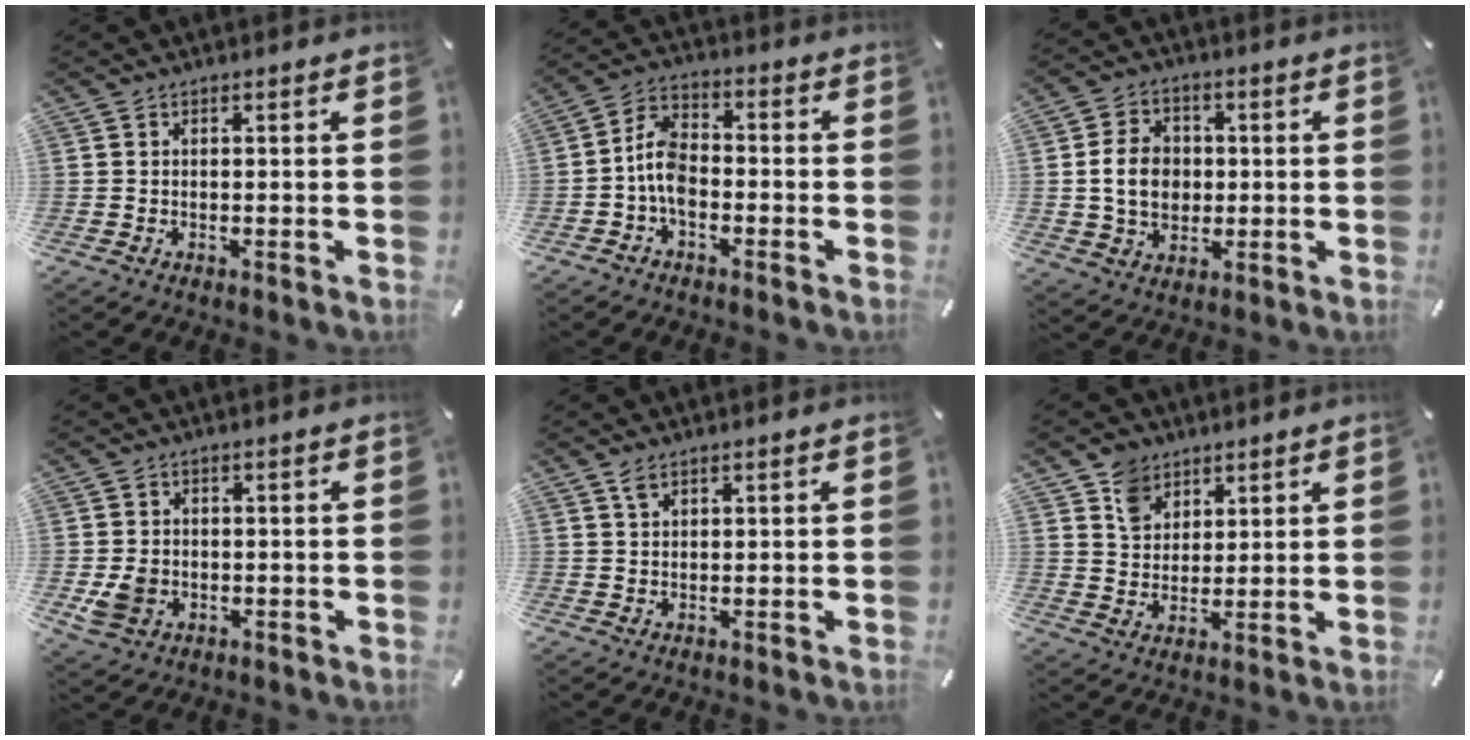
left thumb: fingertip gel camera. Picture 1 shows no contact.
{"total": 7.3, "force": [-2.7, 4.6, 5.0], "torque": [-0.109, 0.015, -0.053]}
{"total": 9.6, "force": [0.3, 8.1, 5.2], "torque": [-0.108, 0.010, 0.005]}
{"total": 5.2, "force": [-1.0, 4.6, 2.3], "torque": [-0.037, -0.001, -0.018]}
{"total": 2.0, "force": [1.3, 0.8, 1.3], "torque": [-0.028, 0.001, 0.024]}
{"total": 7.2, "force": [4.4, 5.5, 1.5], "torque": [-0.028, -0.012, 0.082]}